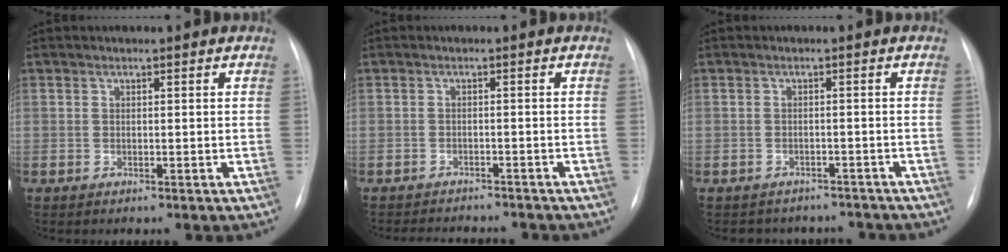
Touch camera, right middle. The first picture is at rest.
{"total": 7.8, "force": [-7.4, 1.7, 1.7], "torque": [-0.023, 0.001, -0.092]}
{"total": 6.7, "force": [-6.1, 2.9, 0.0], "torque": [0.002, 0.018, -0.066]}